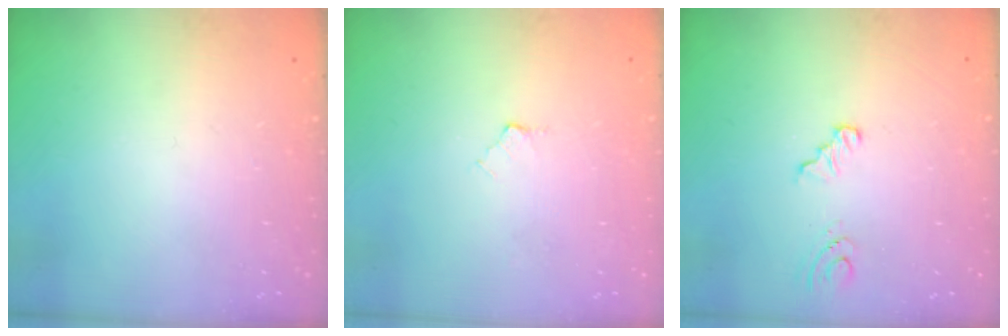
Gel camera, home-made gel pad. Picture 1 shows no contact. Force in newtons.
{"total": 2.9, "press": 2.9, "slide": 0.5}
{"total": 3.6, "press": 3.2, "slide": 1.7}